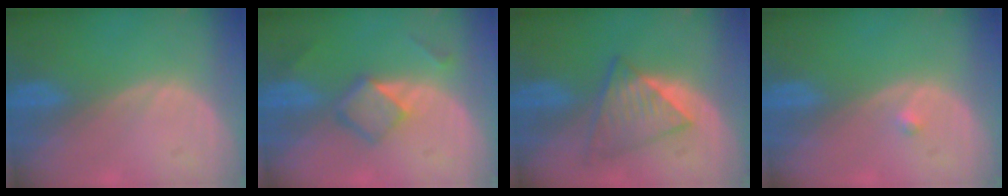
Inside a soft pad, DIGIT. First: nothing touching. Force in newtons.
{"total": 5.0, "press": 4.6, "slide": 2.0}
{"total": 6.1, "press": 6.1, "slide": 0.3}
{"total": 0.7, "press": 0.7, "slide": 0.1}